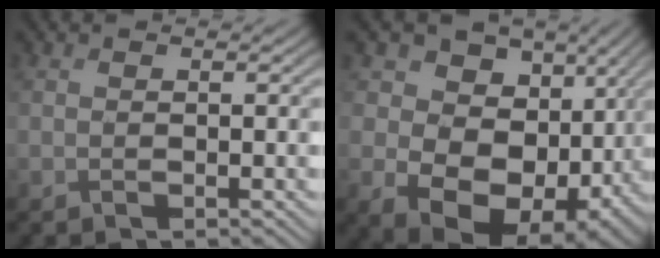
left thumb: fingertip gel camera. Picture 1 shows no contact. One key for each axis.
{"total": 14.5, "fx": -1.0, "fy": 11.6, "fz": 8.6, "tx": -0.146, "ty": -0.042, "tz": 0.017}